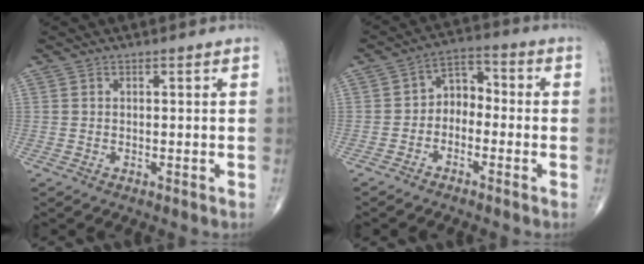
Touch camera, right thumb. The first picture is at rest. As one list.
[{"total": 5.9, "force": [-1.9, 4.3, 3.5], "torque": [-0.035, 0.038, -0.050]}]